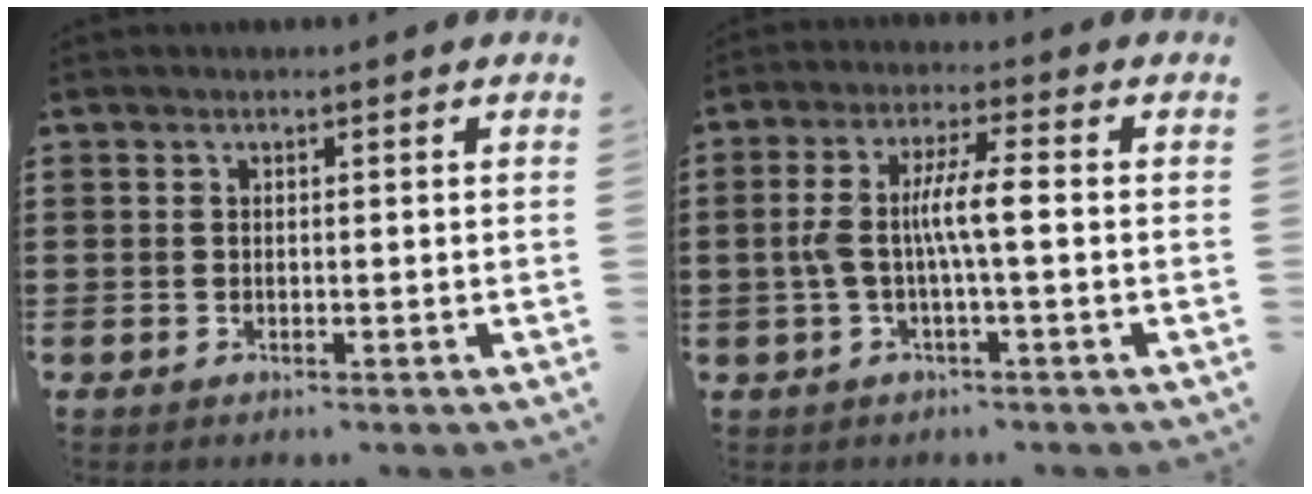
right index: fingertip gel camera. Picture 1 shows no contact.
{"total": 6.4, "force": [-0.5, 0.8, 6.3], "torque": [-0.136, -0.007, -0.019]}